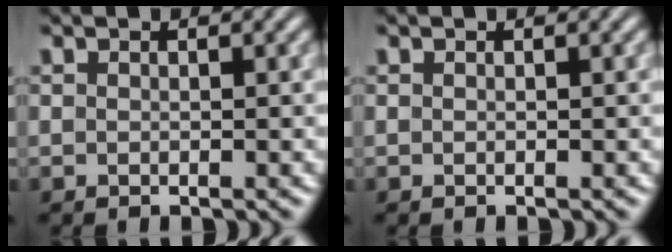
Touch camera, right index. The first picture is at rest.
{"total": 0.0}